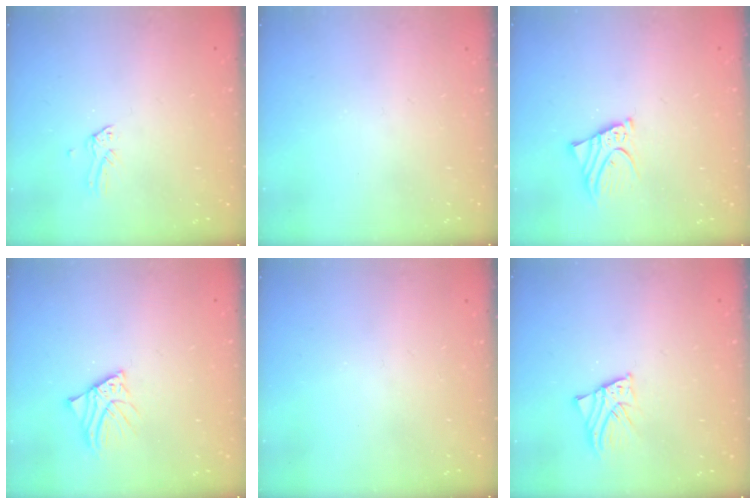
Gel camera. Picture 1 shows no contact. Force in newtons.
{"total": 0.0}
{"total": 4.4, "press": 4.3, "slide": 0.5}
{"total": 3.7, "press": 3.7, "slide": 0.4}
{"total": 0.0}
{"total": 2.1, "press": 2.1, "slide": 0.1}